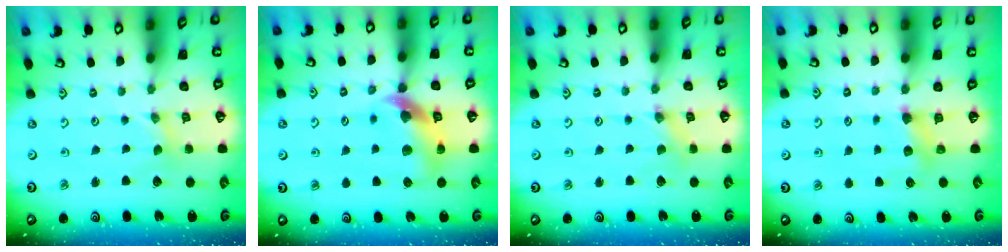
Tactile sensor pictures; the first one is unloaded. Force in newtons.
{"total": 12.3, "press": 12.2, "slide": 1.8}
{"total": 0.8, "press": 0.8, "slide": 0.0}
{"total": 5.4, "press": 5.4, "slide": 0.4}